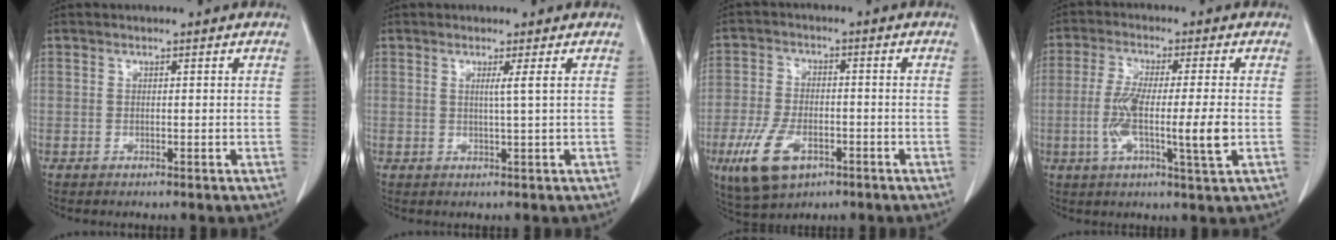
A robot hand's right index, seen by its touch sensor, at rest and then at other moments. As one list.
[{"total": 1.6, "force": [0.4, -0.7, 1.4], "torque": [-0.024, -0.002, 0.007]}, {"total": 9.6, "force": [-4.6, 4.9, 6.9], "torque": [-0.148, -0.006, -0.075]}, {"total": 10.3, "force": [-1.7, 0.4, 10.1], "torque": [-0.188, -0.010, -0.035]}]